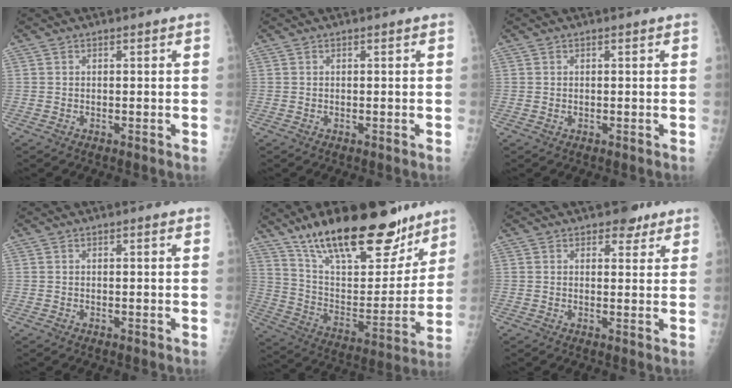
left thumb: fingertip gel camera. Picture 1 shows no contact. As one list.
[{"total": 0.0}, {"total": 0.7, "force": [0.3, 0.5, 0.4], "torque": [-0.005, -0.001, 0.005]}, {"total": 0.7, "force": [0.5, 0.2, 0.5], "torque": [-0.008, -0.001, 0.005]}, {"total": 28.7, "force": [20.2, 10.6, 17.4], "torque": [-0.237, -0.072, 0.328]}, {"total": 4.1, "force": [2.9, 2.3, 1.7], "torque": [0.005, -0.014, 0.038]}]